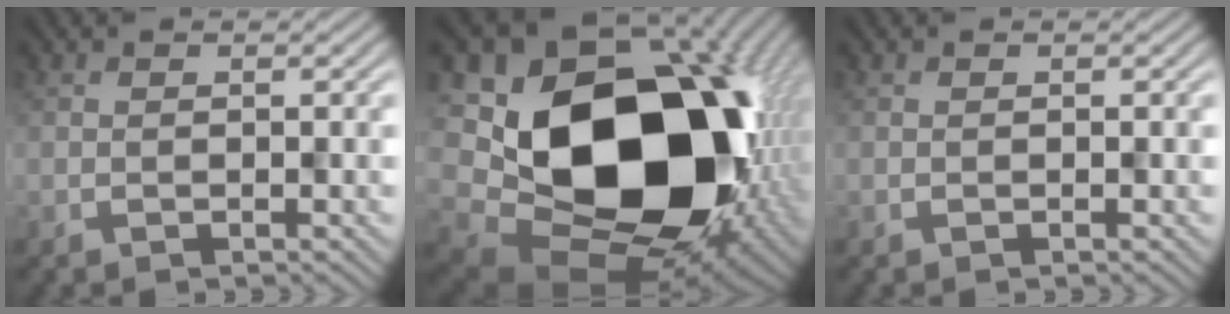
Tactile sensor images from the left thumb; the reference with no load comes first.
{"total": 21.2, "force": [0.6, 15.9, 14.0], "torque": [-0.275, -0.056, 0.071]}
{"total": 0.0}